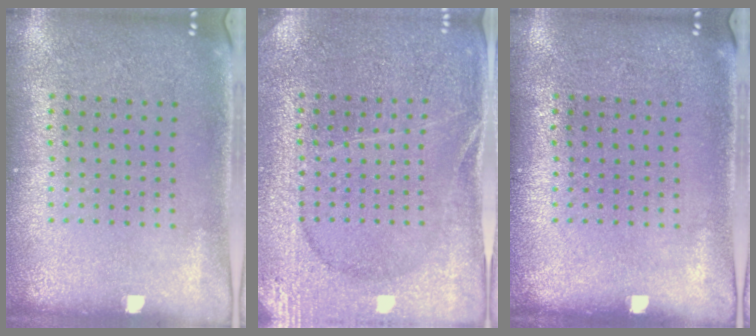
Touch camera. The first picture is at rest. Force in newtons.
{"total": 3.0, "press": 2.9, "slide": 0.4}
{"total": 0.0}